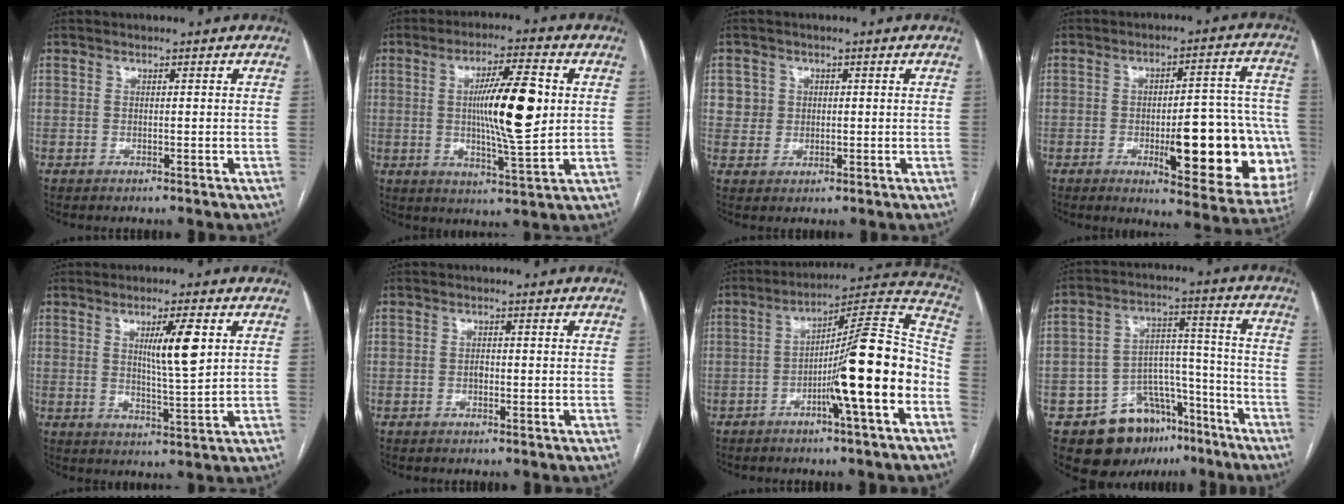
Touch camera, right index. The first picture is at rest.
{"total": 12.5, "force": [1.4, 1.4, 12.4], "torque": [-0.205, -0.001, 0.023]}
{"total": 3.2, "force": [0.8, 3.1, 0.0], "torque": [0.014, 0.004, 0.013]}
{"total": 20.2, "force": [-4.9, 5.2, 18.9], "torque": [-0.153, 0.019, -0.042]}
{"total": 6.9, "force": [2.3, 0.3, 6.5], "torque": [-0.110, -0.004, 0.038]}
{"total": 0.7, "force": [-0.2, 0.4, 0.5], "torque": [-0.010, 0.002, -0.006]}
{"total": 16.2, "force": [-5.0, 0.0, 15.4], "torque": [-0.228, 0.017, -0.083]}
{"total": 14.0, "force": [-9.1, 9.1, 5.7], "torque": [-0.069, 0.056, -0.135]}